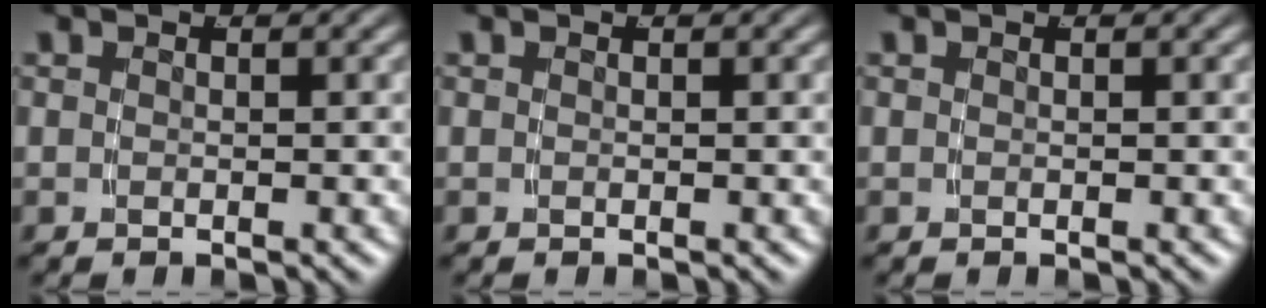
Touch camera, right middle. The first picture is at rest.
{"total": 0.0}
{"total": 0.0}